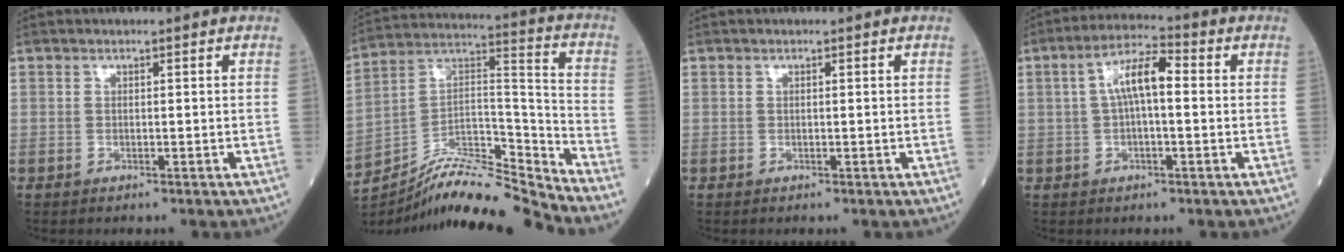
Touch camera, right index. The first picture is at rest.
{"total": 15.2, "force": [-14.7, -0.1, 3.9], "torque": [-0.060, 0.054, -0.266]}
{"total": 0.0}
{"total": 7.0, "force": [0.8, 1.9, 6.7], "torque": [-0.126, 0.026, 0.012]}